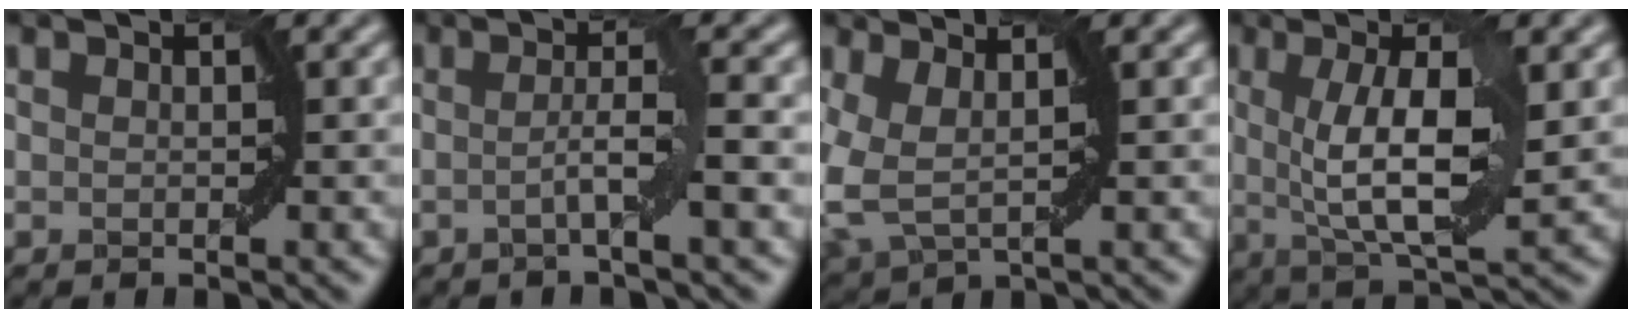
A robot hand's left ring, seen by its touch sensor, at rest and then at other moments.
{"total": 3.4, "force": [-0.6, 0.3, 3.3], "torque": [-0.053, 0.001, -0.016]}
{"total": 3.9, "force": [0.6, 1.9, 3.4], "torque": [-0.094, -0.004, 0.013]}
{"total": 8.2, "force": [1.1, 2.2, 7.8], "torque": [-0.125, 0.001, 0.020]}